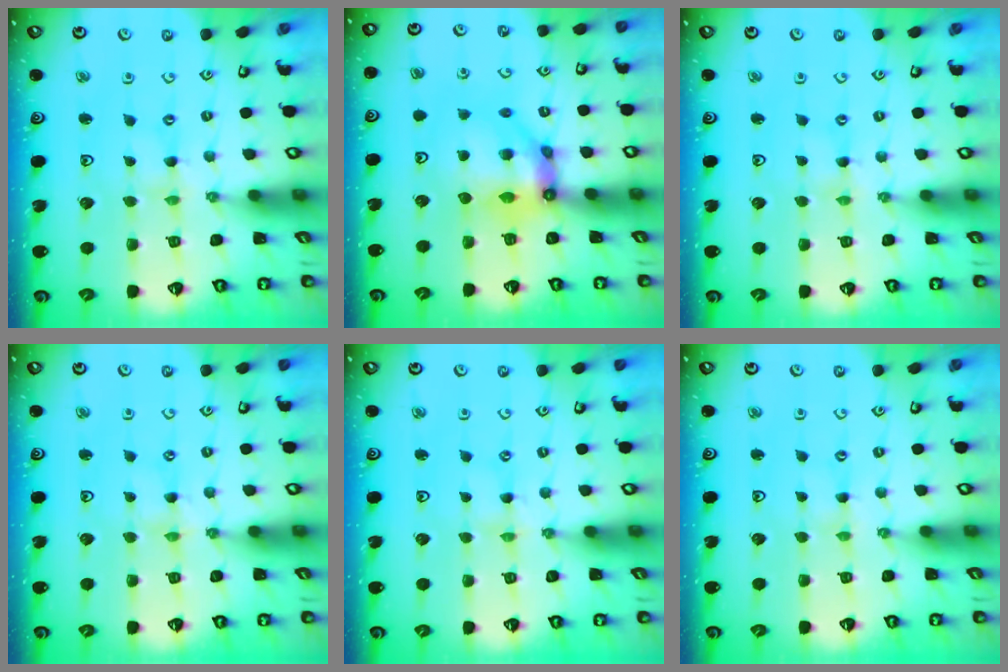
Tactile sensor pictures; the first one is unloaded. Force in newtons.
{"total": 11.0, "press": 10.9, "slide": 1.5}
{"total": 0.0}
{"total": 0.0}
{"total": 0.0}
{"total": 0.0}